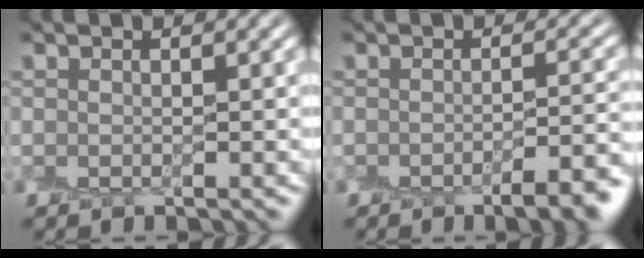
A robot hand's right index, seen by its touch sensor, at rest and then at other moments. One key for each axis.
{"total": 5.1, "fx": -3.3, "fy": 1.3, "fz": 3.6, "tx": -0.041, "ty": -0.005, "tz": -0.045}